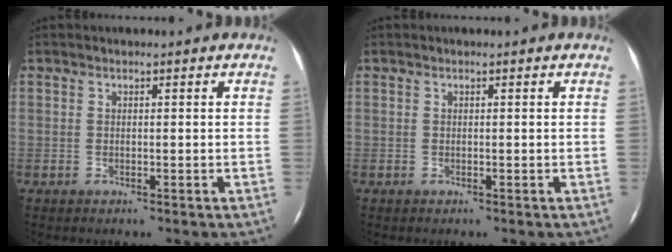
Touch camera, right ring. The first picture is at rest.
{"total": 0.0}